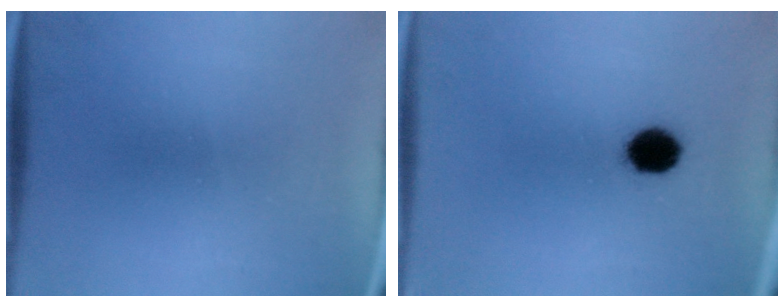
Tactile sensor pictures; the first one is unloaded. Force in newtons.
{"total": 6.2}